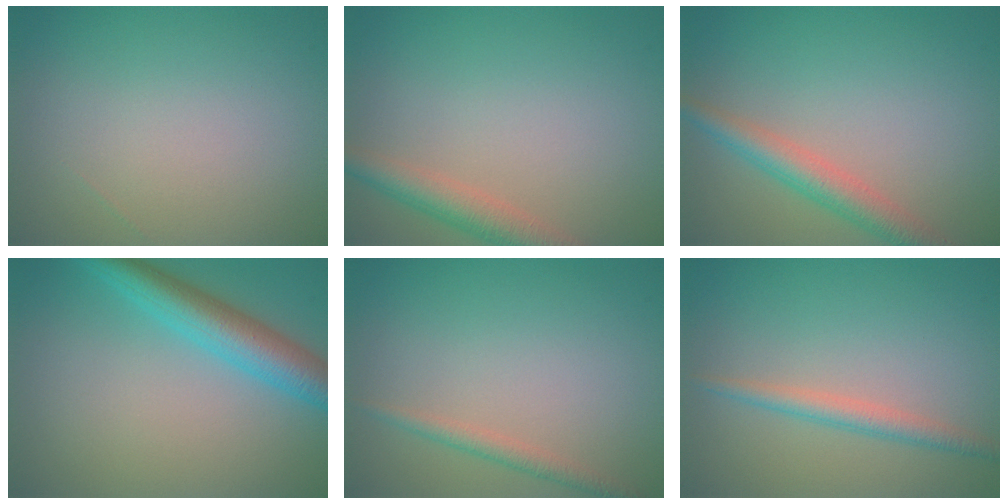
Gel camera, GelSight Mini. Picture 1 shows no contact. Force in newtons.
{"total": 3.5, "press": 3.5, "slide": 0.1}
{"total": 3.6, "press": 3.6, "slide": 0.1}
{"total": 5.4, "press": 5.4, "slide": 0.3}
{"total": 1.6, "press": 1.6, "slide": 0.0}
{"total": 2.1, "press": 2.1, "slide": 0.0}